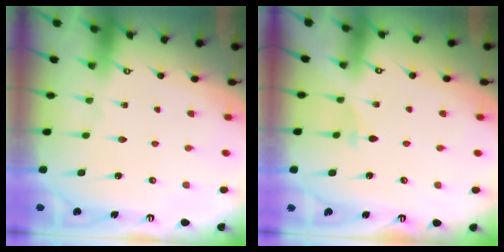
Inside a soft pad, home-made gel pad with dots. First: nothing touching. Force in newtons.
{"total": 2.7, "press": 2.6, "slide": 0.7}